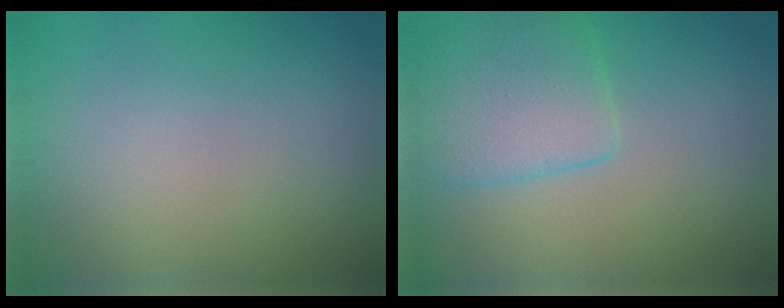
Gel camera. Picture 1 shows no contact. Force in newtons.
{"total": 4.4, "press": 4.4, "slide": 0.3}